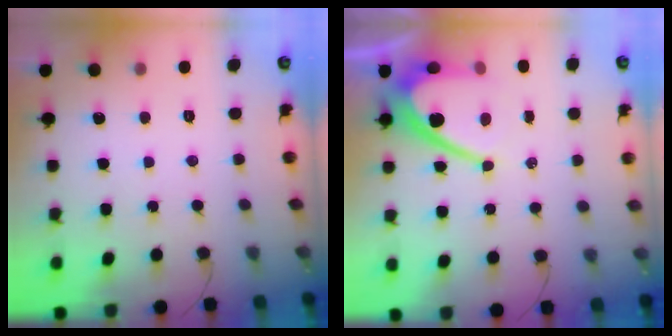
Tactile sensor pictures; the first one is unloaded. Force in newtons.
{"total": 12.2, "press": 12.2, "slide": 1.1}